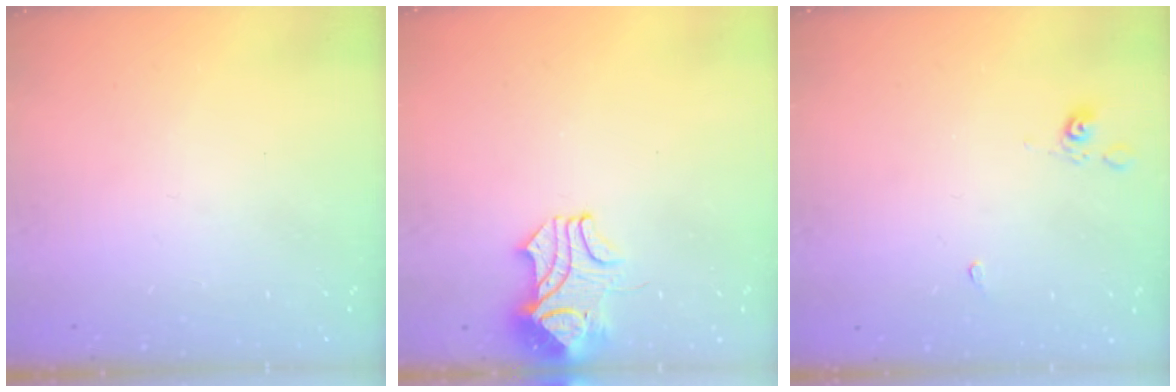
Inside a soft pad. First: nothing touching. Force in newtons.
{"total": 2.6, "press": 2.4, "slide": 1.0}
{"total": 2.9, "press": 2.9, "slide": 0.6}